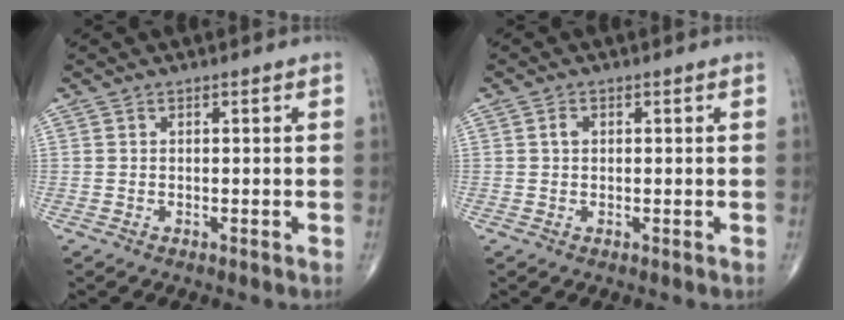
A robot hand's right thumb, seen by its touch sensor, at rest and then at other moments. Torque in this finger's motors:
{"motor_torque": [-0.22, 0.35, 0.14, -0.02, 0.00]}